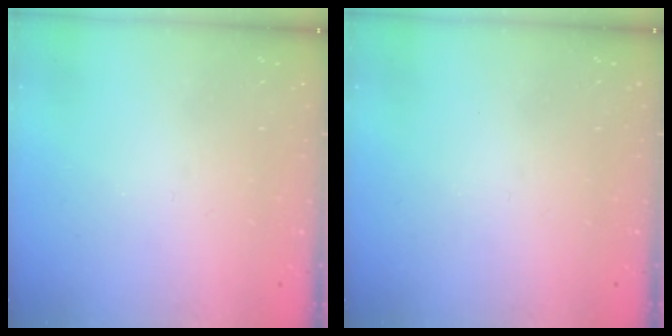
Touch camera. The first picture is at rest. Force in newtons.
{"total": 0.0}